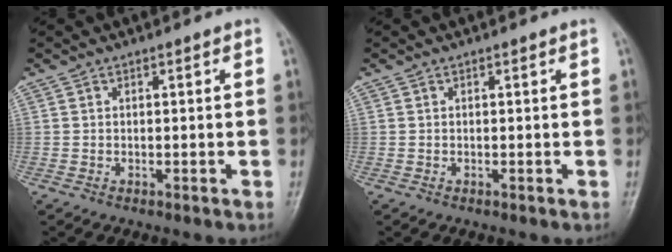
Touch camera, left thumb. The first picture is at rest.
{"total": 0.0}